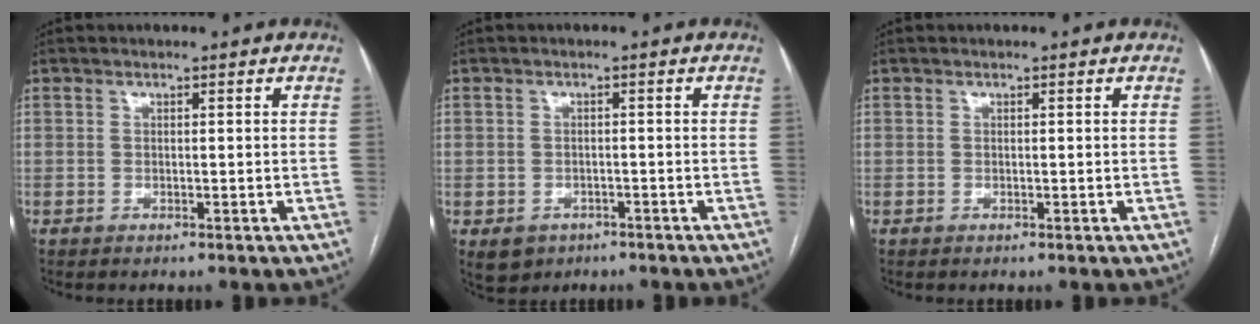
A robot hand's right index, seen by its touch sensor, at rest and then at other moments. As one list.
[{"total": 3.9, "force": [-2.2, 3.1, 0.9], "torque": [-0.010, 0.002, -0.027]}, {"total": 0.0}]